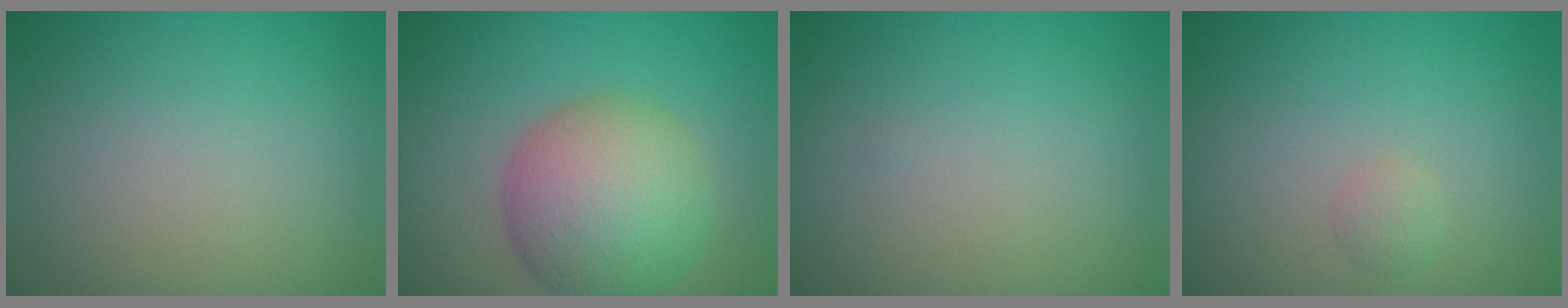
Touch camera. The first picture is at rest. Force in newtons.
{"total": 8.5, "press": 8.4, "slide": 0.3}
{"total": 0.0}
{"total": 1.0, "press": 1.0, "slide": 0.1}